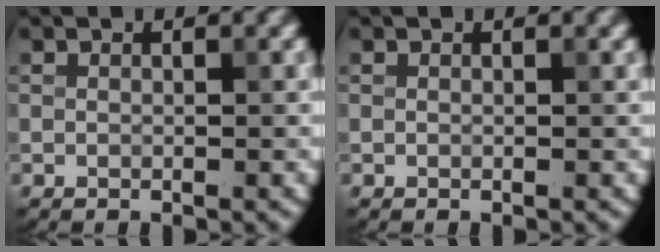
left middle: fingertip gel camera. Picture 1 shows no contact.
{"total": 0.0}